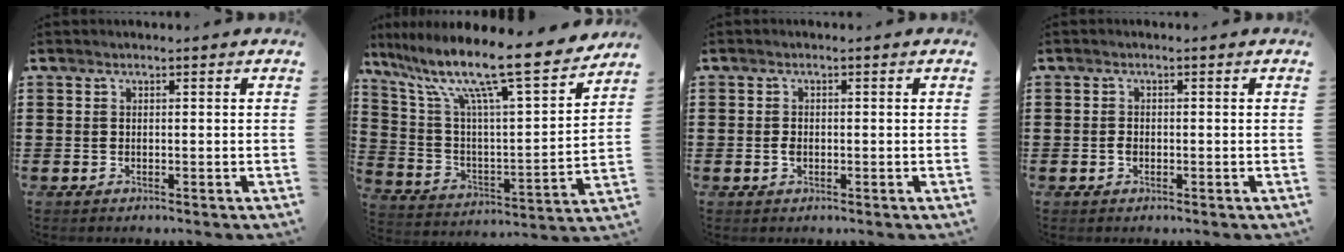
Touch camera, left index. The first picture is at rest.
{"total": 13.8, "force": [10.6, 0.9, 8.8], "torque": [-0.188, -0.074, 0.169]}
{"total": 1.3, "force": [-0.3, 0.9, 1.0], "torque": [-0.021, 0.003, -0.007]}
{"total": 1.1, "force": [-0.4, 0.8, 0.7], "torque": [-0.017, 0.001, -0.008]}